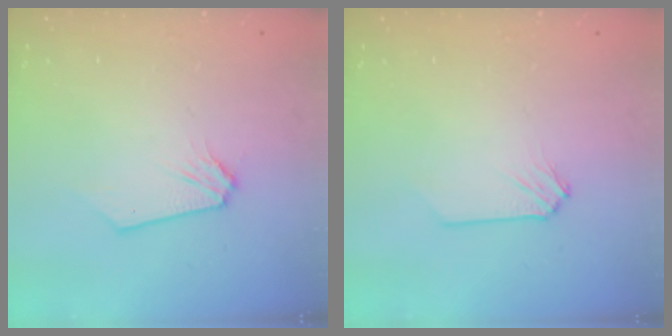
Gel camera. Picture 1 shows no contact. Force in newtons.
{"total": 0.0}